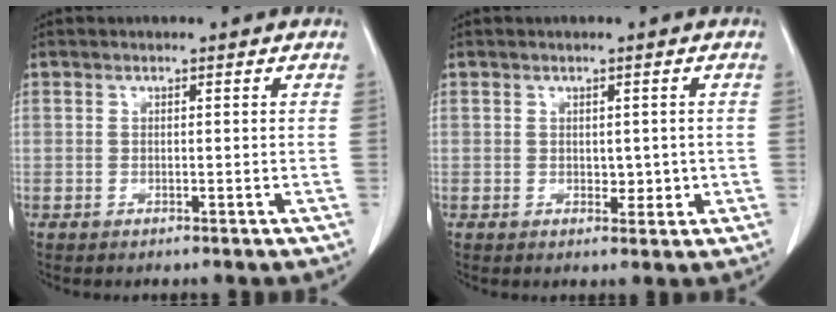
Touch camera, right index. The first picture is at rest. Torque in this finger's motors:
{"motor_torque": [0.08, 0.18, -0.02, 0.00]}